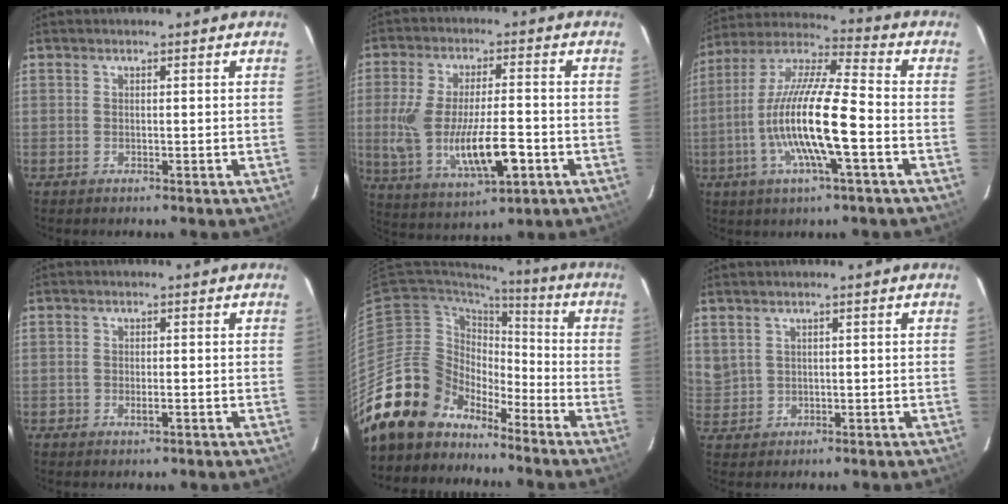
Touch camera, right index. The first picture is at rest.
{"total": 15.9, "force": [-3.7, 5.3, 14.5], "torque": [-0.290, -0.023, -0.051]}
{"total": 16.8, "force": [-4.3, 2.3, 16.1], "torque": [-0.311, -0.007, -0.087]}
{"total": 1.7, "force": [-0.7, 1.0, 1.3], "torque": [-0.023, 0.000, -0.012]}
{"total": 13.9, "force": [-11.1, 8.4, 1.0], "torque": [-0.037, 0.036, -0.202]}
{"total": 3.7, "force": [1.7, 3.1, 0.9], "torque": [-0.017, 0.009, 0.048]}